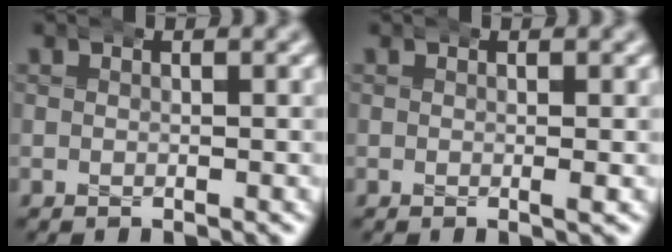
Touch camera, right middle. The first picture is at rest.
{"total": 0.5, "force": [0.4, -0.1, 0.4], "torque": [-0.005, 0.003, 0.002]}